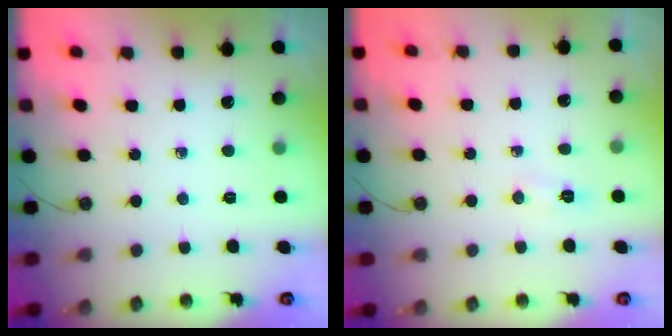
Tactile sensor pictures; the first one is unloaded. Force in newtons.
{"total": 4.8, "press": 4.8, "slide": 0.7}